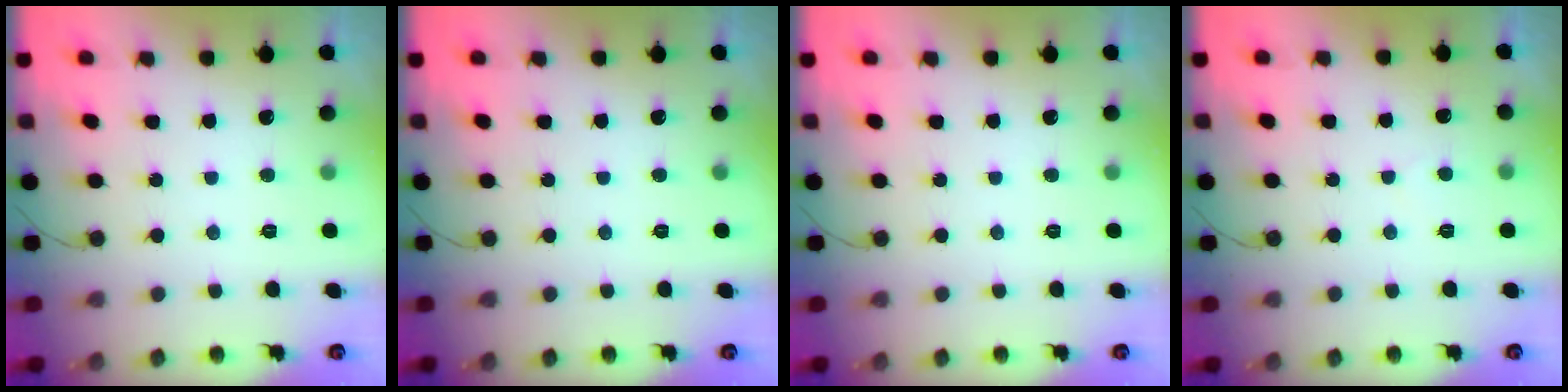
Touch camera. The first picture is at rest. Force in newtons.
{"total": 0.0}
{"total": 0.0}
{"total": 3.0, "press": 3.0, "slide": 0.3}